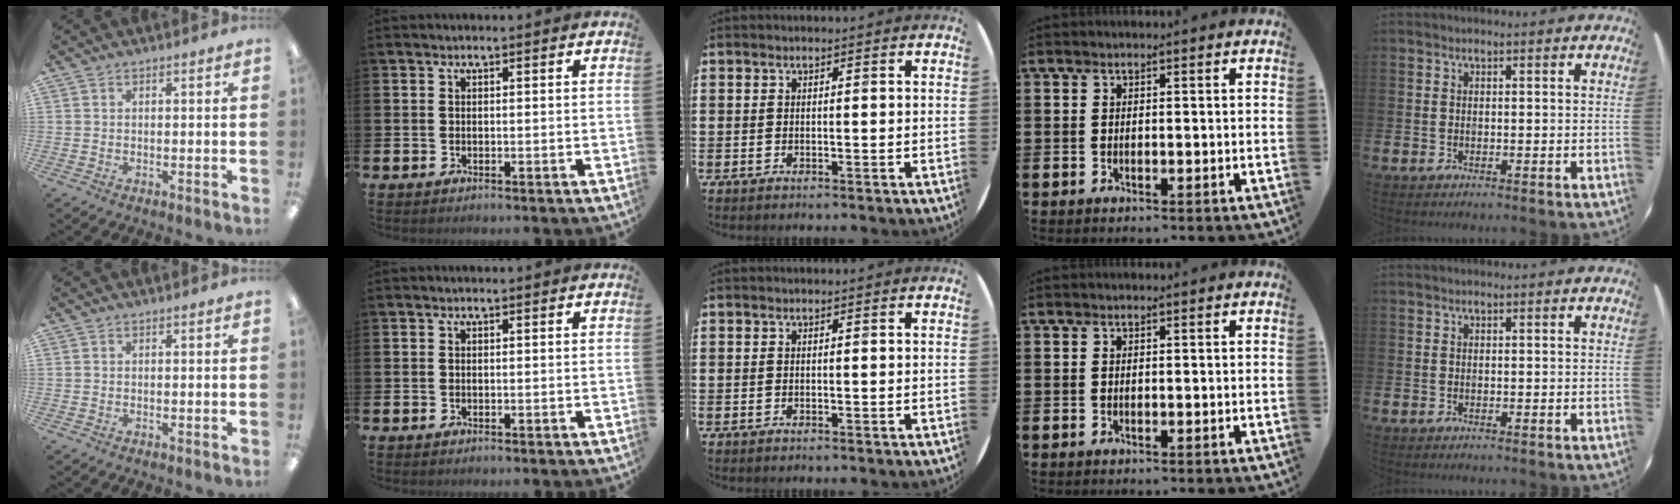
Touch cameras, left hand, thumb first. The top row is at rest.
{}